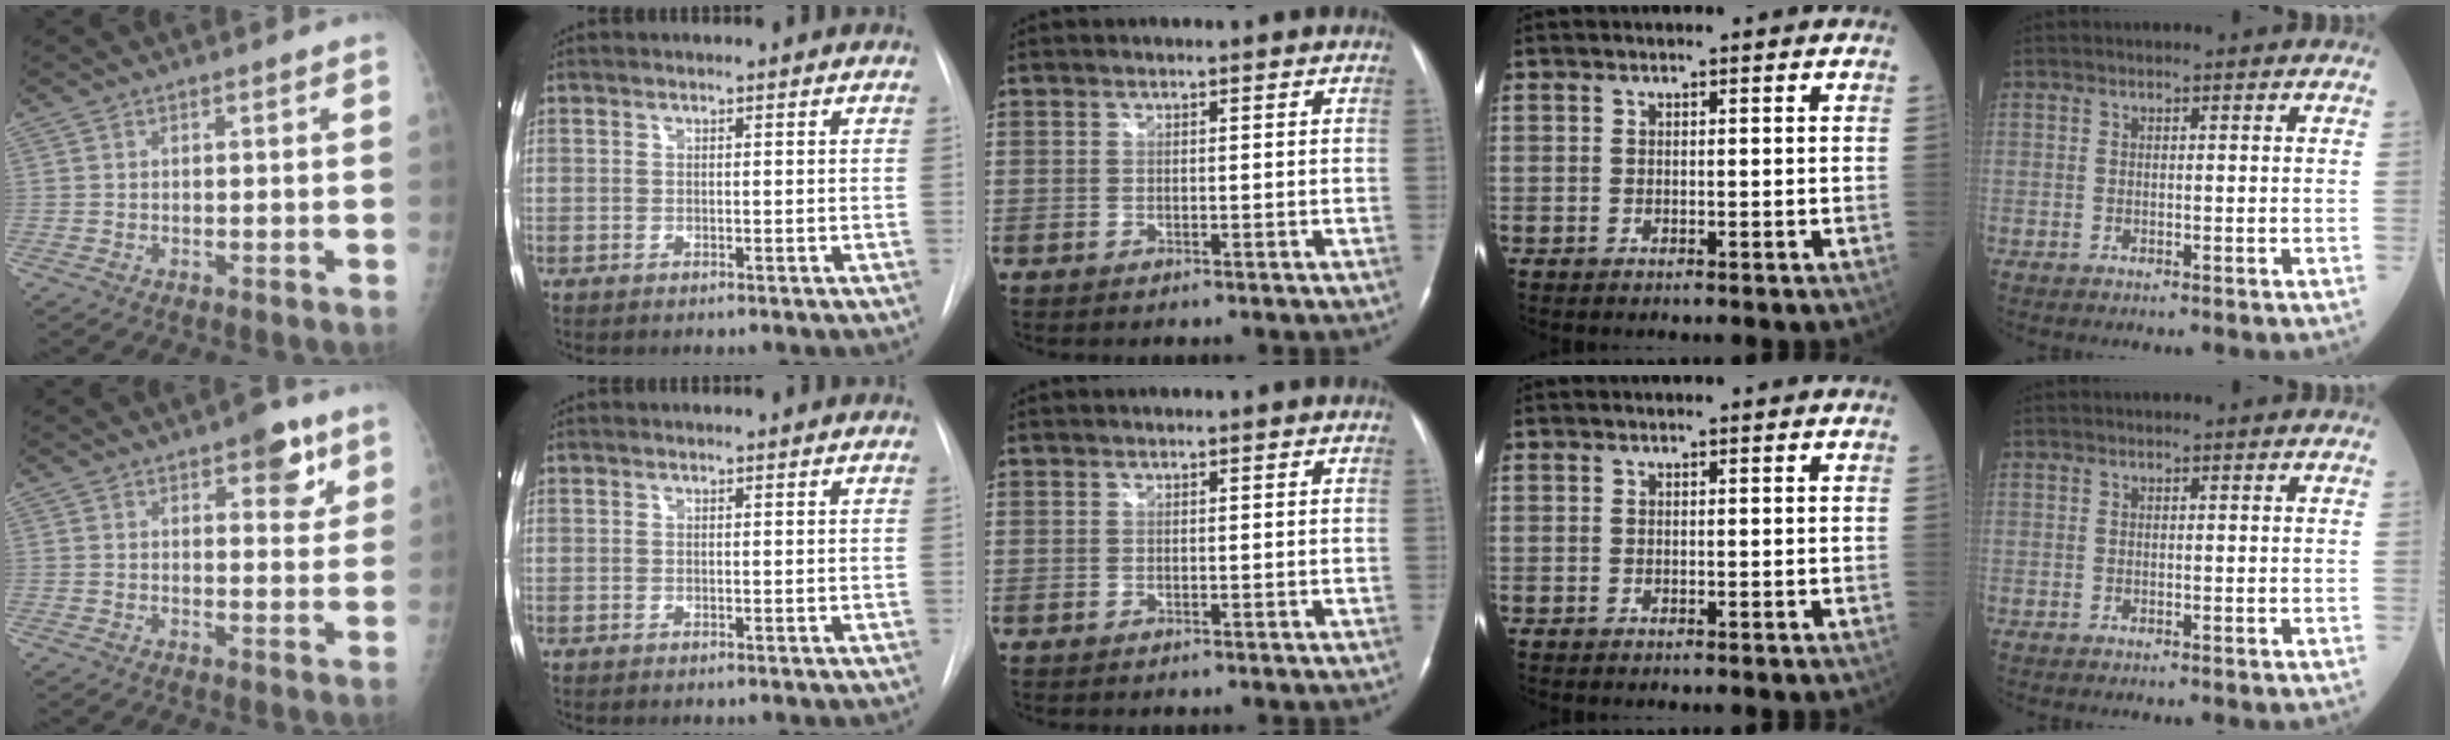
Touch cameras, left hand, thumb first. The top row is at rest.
{"thumb": {"total": 7.0, "force": [3.8, 3.2, 4.9], "torque": [-0.034, -0.016, 0.045]}}